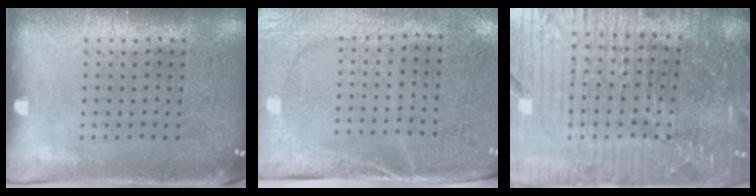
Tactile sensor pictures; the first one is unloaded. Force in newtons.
{"total": 2.7, "press": 2.2, "slide": 1.5}
{"total": 6.9, "press": 6.0, "slide": 3.4}